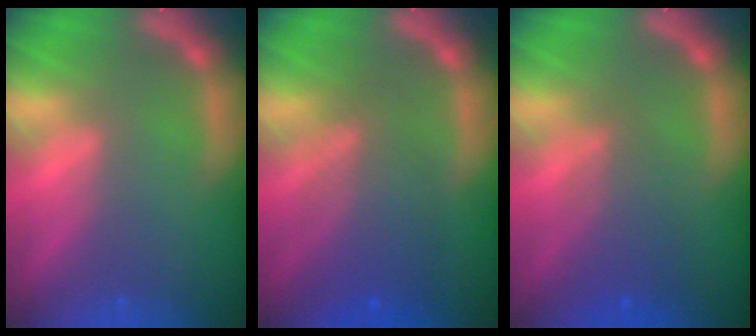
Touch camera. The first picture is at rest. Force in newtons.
{"total": 6.0}
{"total": 3.6}